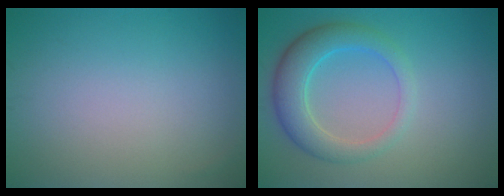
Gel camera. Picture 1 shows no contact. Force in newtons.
{"total": 4.6, "press": 4.6, "slide": 0.3}